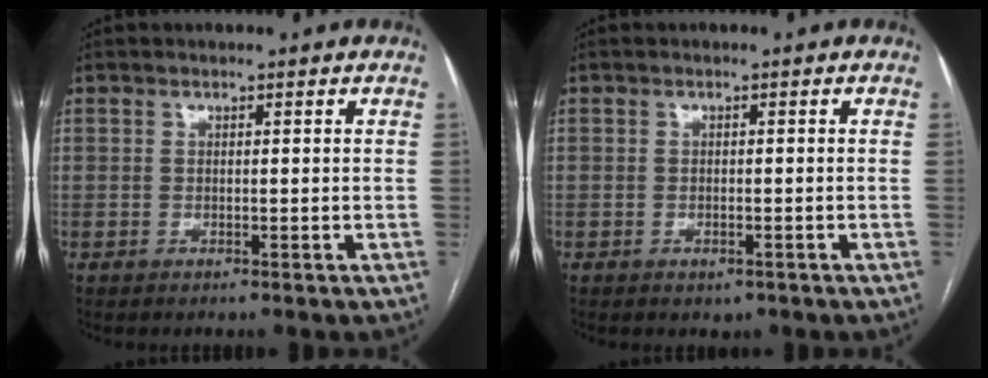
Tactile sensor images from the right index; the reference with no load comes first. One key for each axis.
{"total": 1.3, "fx": -0.7, "fy": 0.9, "fz": 0.7, "tx": -0.007, "ty": 0.001, "tz": -0.001}